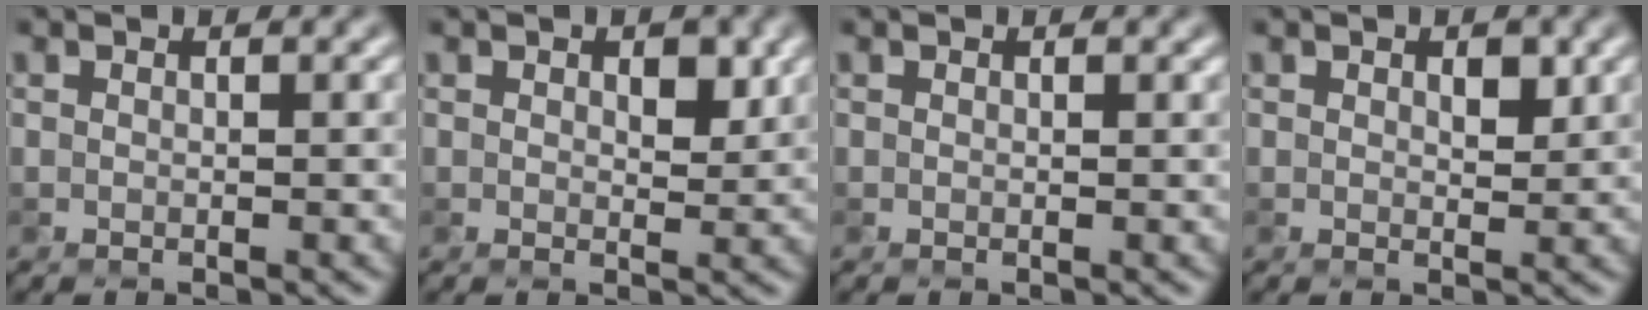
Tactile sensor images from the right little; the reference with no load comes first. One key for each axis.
{"total": 1.7, "fx": 0.6, "fy": 1.0, "fz": 1.2, "tx": -0.012, "ty": -0.005, "tz": 0.010}
{"total": 0.0}
{"total": 1.3, "fx": 0.5, "fy": 0.7, "fz": 0.9, "tx": -0.009, "ty": -0.003, "tz": 0.009}